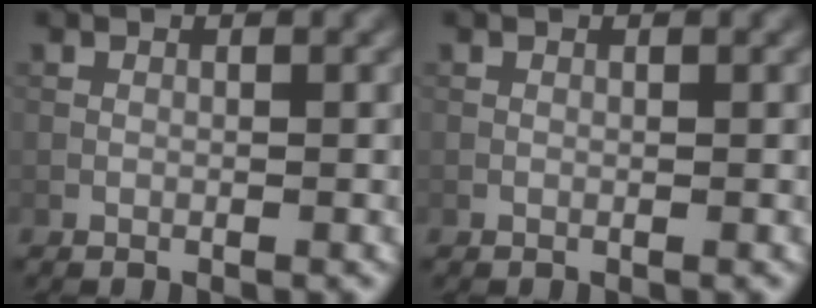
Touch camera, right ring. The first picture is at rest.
{"total": 0.0}